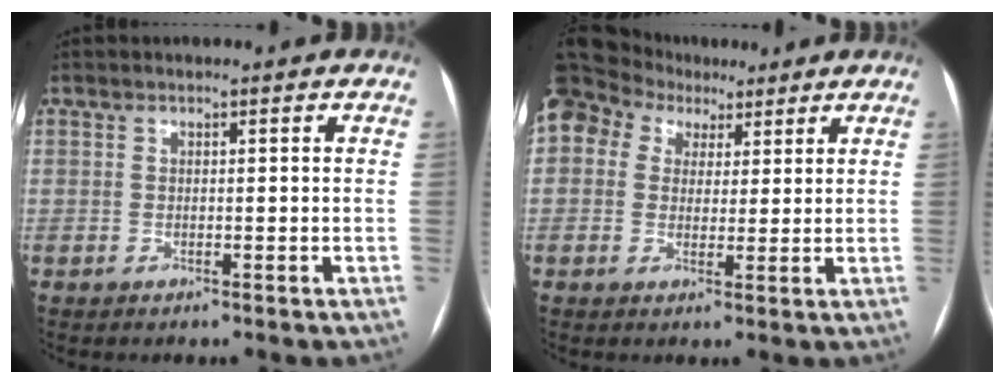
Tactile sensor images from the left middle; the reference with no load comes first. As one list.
[{"total": 20.8, "force": [10.7, 15.7, 8.5], "torque": [-0.266, 0.108, 0.201]}]